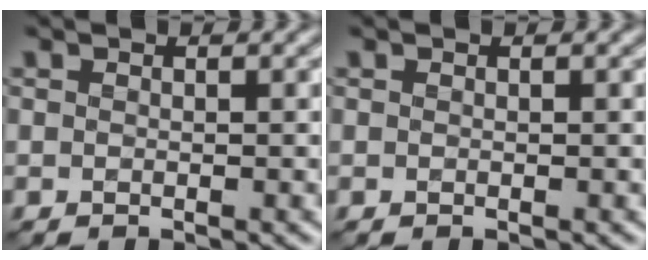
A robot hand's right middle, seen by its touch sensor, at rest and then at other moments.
{"total": 0.0}